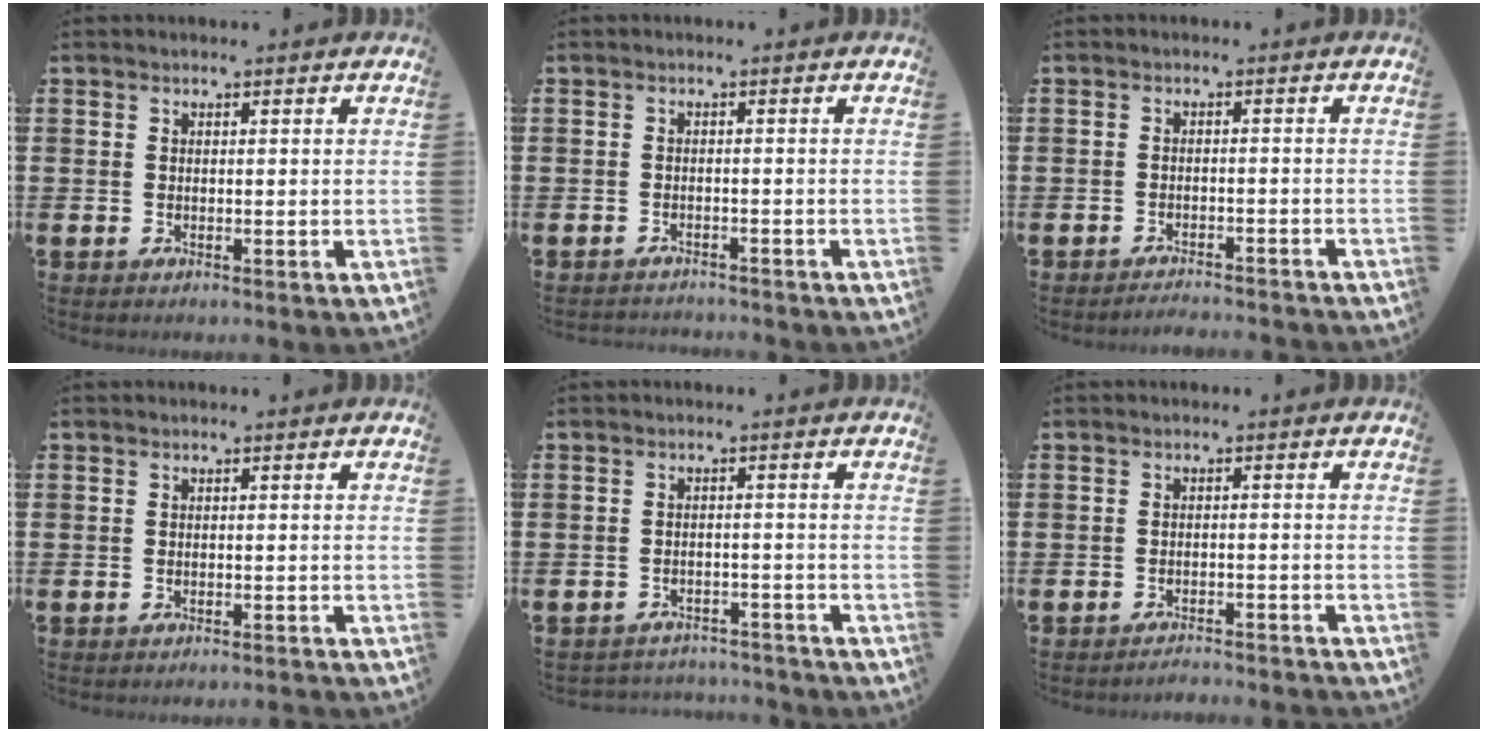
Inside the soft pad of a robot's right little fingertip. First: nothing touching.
{"total": 1.2, "force": [-1.2, 0.0, -0.2], "torque": [-0.001, 0.003, -0.025]}
{"total": 1.7, "force": [-1.7, -0.1, -0.1], "torque": [-0.002, 0.005, -0.035]}
{"total": 0.6, "force": [-0.6, -0.1, 0.1], "torque": [0.000, -0.001, -0.013]}
{"total": 2.1, "force": [-2.1, 0.1, -0.3], "torque": [-0.005, 0.002, -0.047]}
{"total": 1.8, "force": [-1.8, -0.1, 0.0], "torque": [-0.003, 0.005, -0.037]}